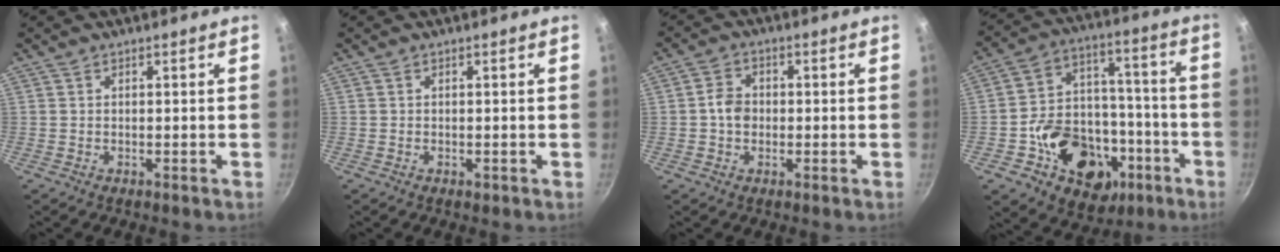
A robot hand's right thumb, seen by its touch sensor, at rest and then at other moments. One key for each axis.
{"total": 0.5, "fx": -0.2, "fy": 0.4, "fz": 0.3, "tx": -0.003, "ty": -0.001, "tz": -0.003}
{"total": 4.2, "fx": -0.4, "fy": 3.4, "fz": 2.4, "tx": -0.026, "ty": 0.016, "tz": -0.012}
{"total": 22.0, "fx": -8.1, "fy": 16.4, "fz": 12.2, "tx": -0.158, "ty": 0.065, "tz": -0.111}